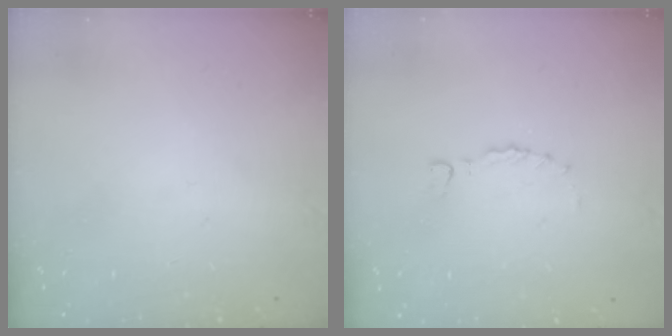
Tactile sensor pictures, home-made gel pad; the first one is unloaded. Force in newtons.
{"total": 0.0}